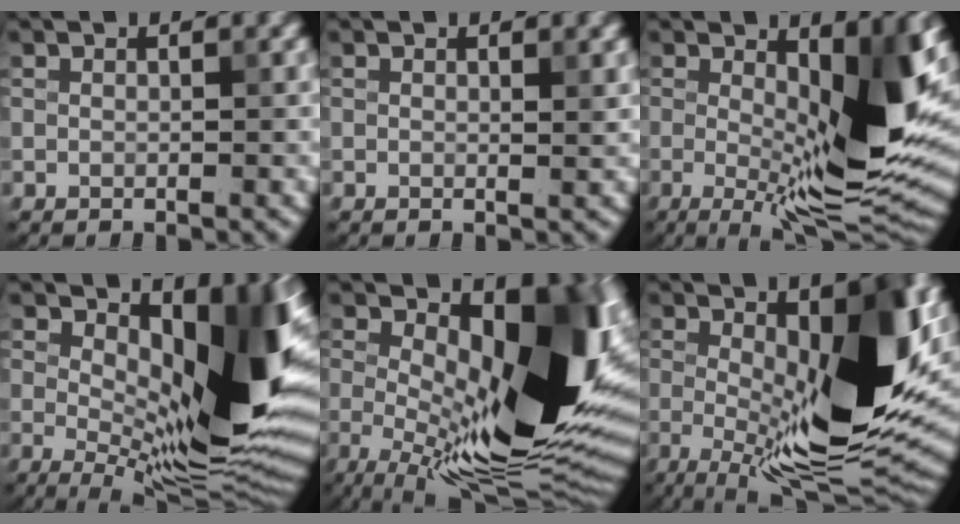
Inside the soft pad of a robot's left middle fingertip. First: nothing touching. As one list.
[{"total": 0.8, "force": [0.4, 0.1, 0.7], "torque": [-0.007, -0.001, 0.004]}, {"total": 11.9, "force": [0.5, 3.2, 11.5], "torque": [-0.160, -0.018, 0.008]}, {"total": 13.1, "force": [2.9, 5.1, 11.7], "torque": [-0.156, -0.015, 0.053]}, {"total": 16.7, "force": [1.5, 7.4, 14.9], "torque": [-0.206, -0.009, 0.027]}, {"total": 14.7, "force": [0.2, 4.8, 13.9], "torque": [-0.197, -0.008, 0.001]}]